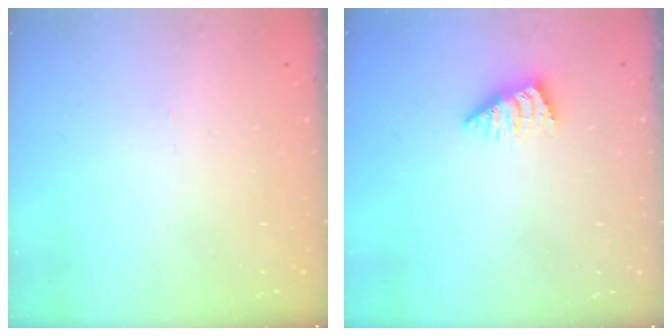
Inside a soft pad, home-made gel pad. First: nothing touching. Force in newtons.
{"total": 2.4, "press": 2.3, "slide": 0.5}